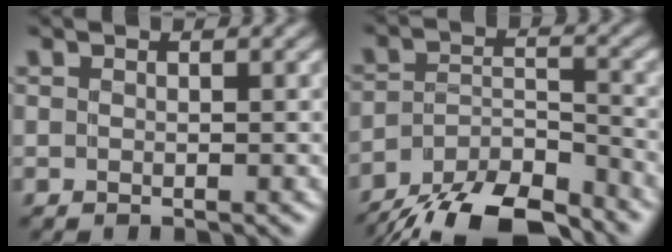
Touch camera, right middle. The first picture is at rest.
{"total": 9.4, "force": [-8.4, 2.6, 3.3], "torque": [-0.057, -0.007, -0.143]}